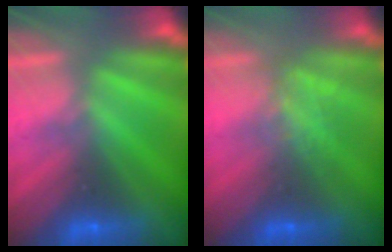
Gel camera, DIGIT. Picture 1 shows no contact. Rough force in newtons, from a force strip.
{"total": 1.2}